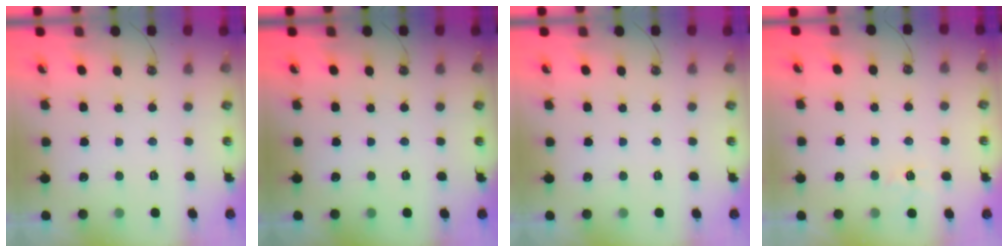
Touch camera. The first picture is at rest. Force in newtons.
{"total": 0.0}
{"total": 0.0}
{"total": 3.4, "press": 3.4, "slide": 0.4}